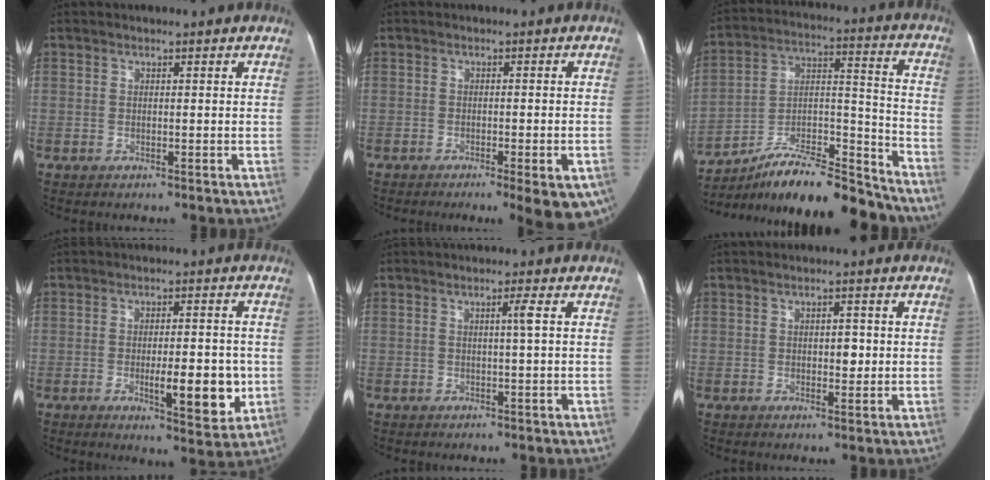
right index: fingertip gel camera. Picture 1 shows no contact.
{"total": 8.2, "force": [-5.1, 1.3, 6.3], "torque": [-0.060, -0.004, -0.067]}
{"total": 19.1, "force": [-17.3, 2.9, 7.5], "torque": [-0.123, 0.041, -0.291]}
{"total": 9.2, "force": [-1.9, 2.6, 8.6], "torque": [-0.118, -0.009, -0.021]}
{"total": 1.7, "force": [0.3, -0.6, 1.6], "torque": [-0.027, -0.001, 0.005]}
{"total": 2.4, "force": [0.1, 1.2, 2.1], "torque": [-0.026, 0.002, 0.002]}